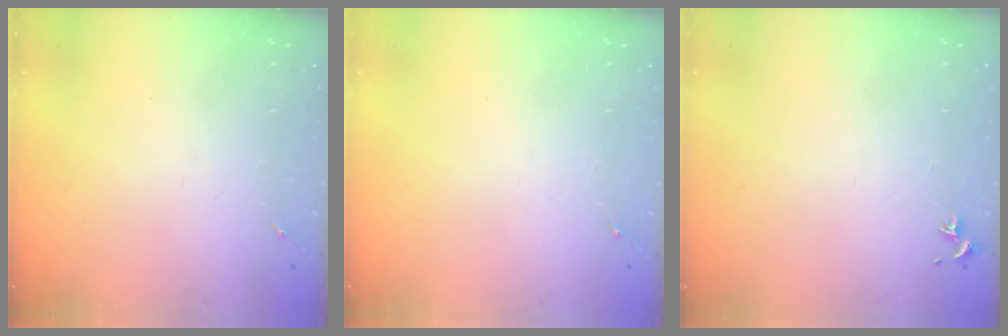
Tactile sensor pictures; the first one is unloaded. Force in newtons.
{"total": 0.0}
{"total": 0.8, "press": 0.7, "slide": 0.3}